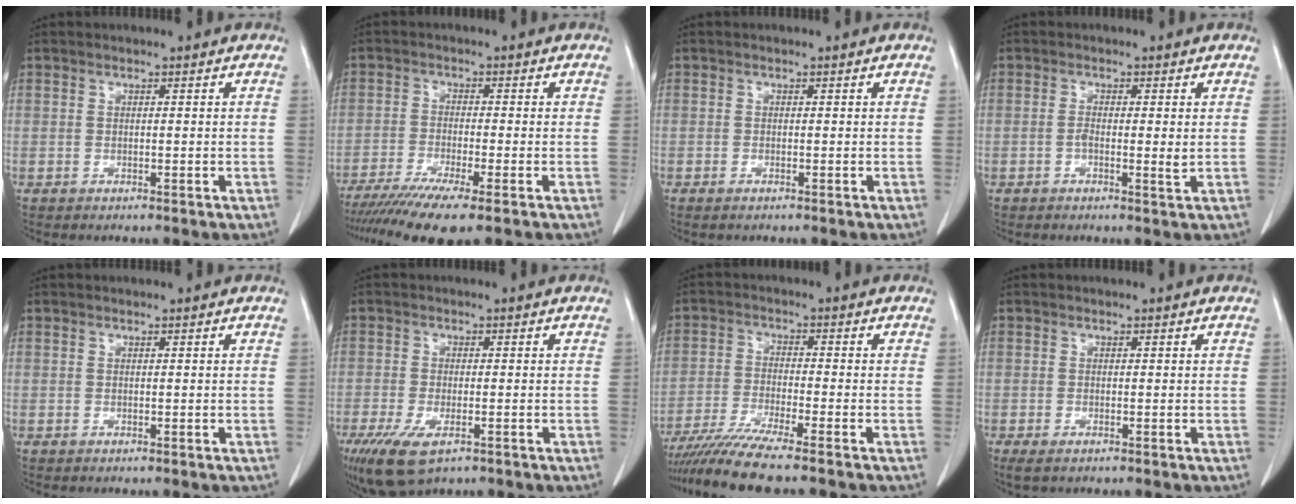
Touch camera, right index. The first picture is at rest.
{"total": 9.2, "force": [-6.7, 0.0, 6.3], "torque": [-0.105, -0.019, -0.110]}
{"total": 0.7, "force": [-0.5, 0.1, 0.4], "torque": [-0.007, -0.001, -0.008]}
{"total": 2.3, "force": [-0.1, 0.4, 2.2], "torque": [-0.034, -0.001, 0.001]}
{"total": 0.0}
{"total": 9.1, "force": [-5.1, 3.7, 6.6], "torque": [-0.132, -0.023, -0.087]}
{"total": 8.9, "force": [-7.4, -1.1, 4.9], "torque": [-0.083, -0.030, -0.131]}
{"total": 1.8, "force": [-1.1, 0.6, 1.3], "torque": [-0.024, -0.004, -0.016]}